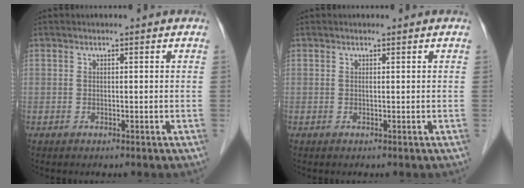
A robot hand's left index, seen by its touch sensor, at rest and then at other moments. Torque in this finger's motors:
{"motor_torque": [0.11, 0.21, -0.02, -0.01]}